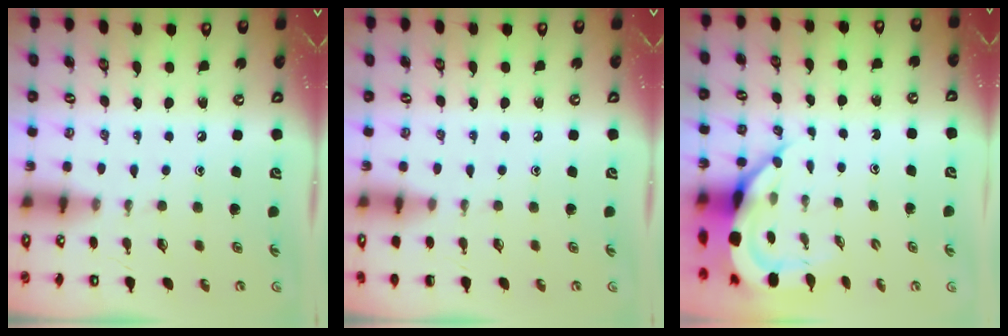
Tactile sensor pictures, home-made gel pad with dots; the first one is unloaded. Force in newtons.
{"total": 0.0}
{"total": 8.3, "press": 8.2, "slide": 1.0}